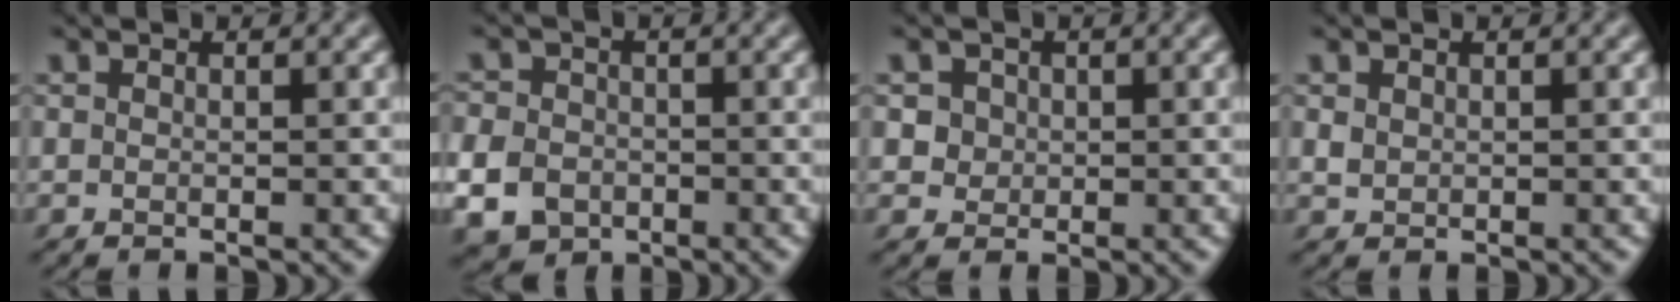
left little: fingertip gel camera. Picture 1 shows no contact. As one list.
[{"total": 7.3, "force": [-2.8, 6.2, 2.6], "torque": [-0.060, -0.023, -0.073]}, {"total": 3.3, "force": [1.1, 2.8, 1.2], "torque": [-0.021, 0.011, 0.019]}, {"total": 0.7, "force": [0.2, 0.6, 0.2], "torque": [-0.008, -0.002, 0.008]}]